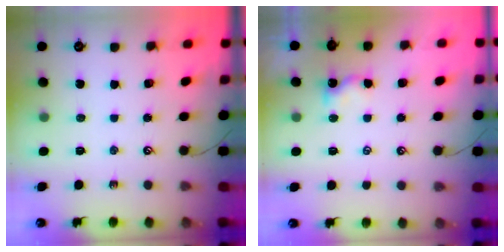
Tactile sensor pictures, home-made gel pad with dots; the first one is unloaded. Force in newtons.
{"total": 3.3, "press": 3.3, "slide": 0.1}